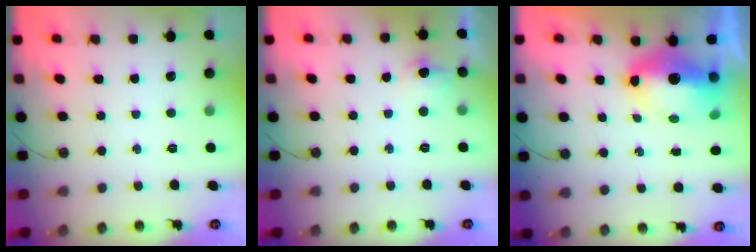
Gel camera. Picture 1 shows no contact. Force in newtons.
{"total": 6.4, "press": 6.4, "slide": 0.4}
{"total": 9.9, "press": 9.8, "slide": 1.1}